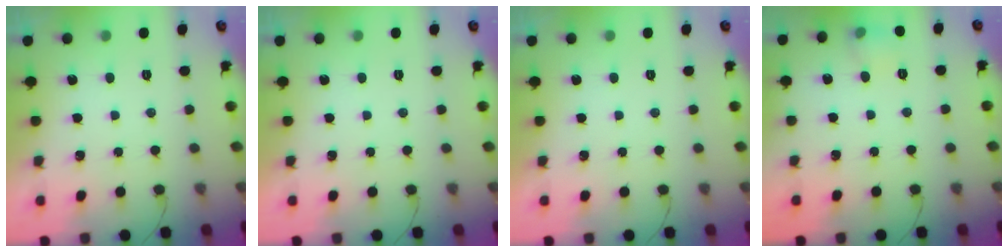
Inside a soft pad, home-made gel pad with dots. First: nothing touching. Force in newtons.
{"total": 0.0}
{"total": 0.0}
{"total": 6.1, "press": 5.9, "slide": 1.7}